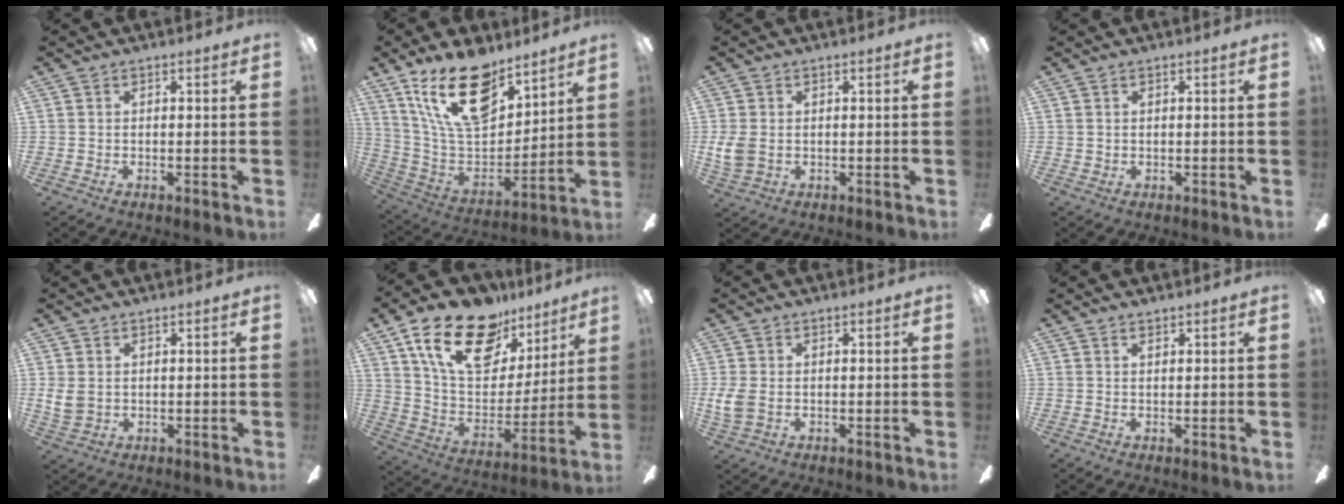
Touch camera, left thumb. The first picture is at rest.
{"total": 22.1, "force": [14.1, 10.9, 13.1], "torque": [-0.242, -0.079, 0.250]}
{"total": 4.5, "force": [0.3, 3.4, 3.0], "torque": [-0.074, 0.001, 0.004]}
{"total": 0.9, "force": [0.6, 0.7, 0.4], "torque": [-0.009, 0.003, 0.010]}
{"total": 4.0, "force": [1.3, 3.0, 2.3], "torque": [-0.053, 0.003, 0.026]}
{"total": 23.1, "force": [13.6, 13.0, 13.3], "torque": [-0.223, -0.060, 0.247]}
{"total": 4.3, "force": [0.1, 3.1, 3.0], "torque": [-0.075, 0.000, 0.000]}
{"total": 1.2, "force": [0.9, 0.5, 0.5], "torque": [-0.012, 0.001, 0.017]}